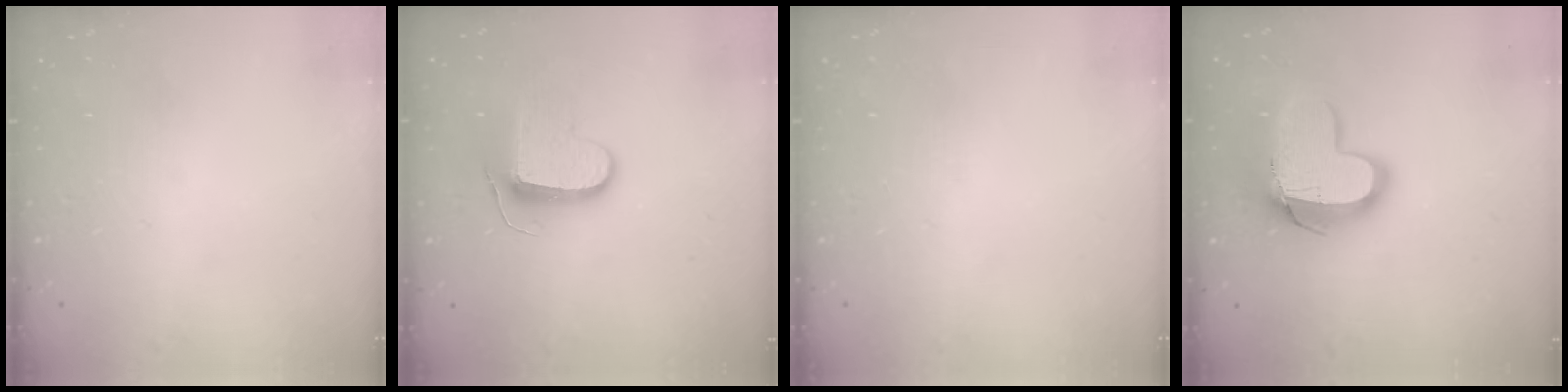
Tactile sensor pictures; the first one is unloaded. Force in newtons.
{"total": 9.5, "press": 9.5, "slide": 0.1}
{"total": 0.0}
{"total": 15.0, "press": 14.9, "slide": 1.3}